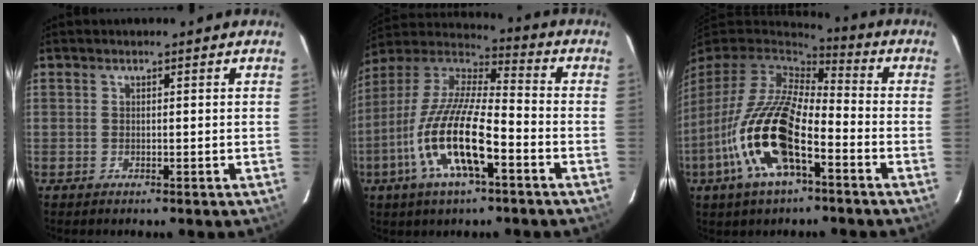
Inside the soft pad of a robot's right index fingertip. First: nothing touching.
{"total": 17.9, "force": [-7.0, 4.9, 15.7], "torque": [-0.316, -0.017, -0.141]}
{"total": 19.0, "force": [-7.4, 7.3, 15.9], "torque": [-0.326, -0.027, -0.148]}